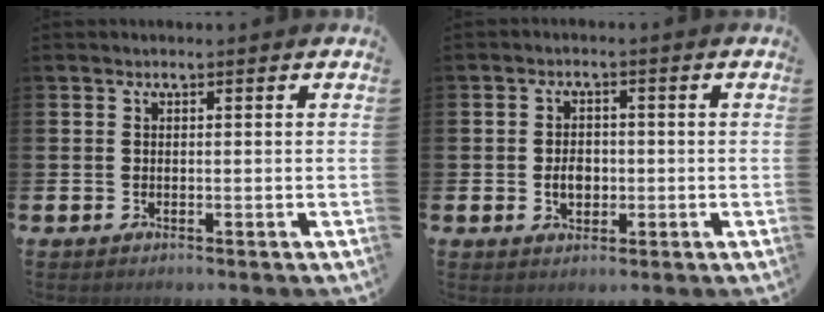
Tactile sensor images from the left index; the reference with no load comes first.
{"total": 3.1, "force": [-0.4, 2.3, 2.0], "torque": [-0.021, -0.002, -0.015]}